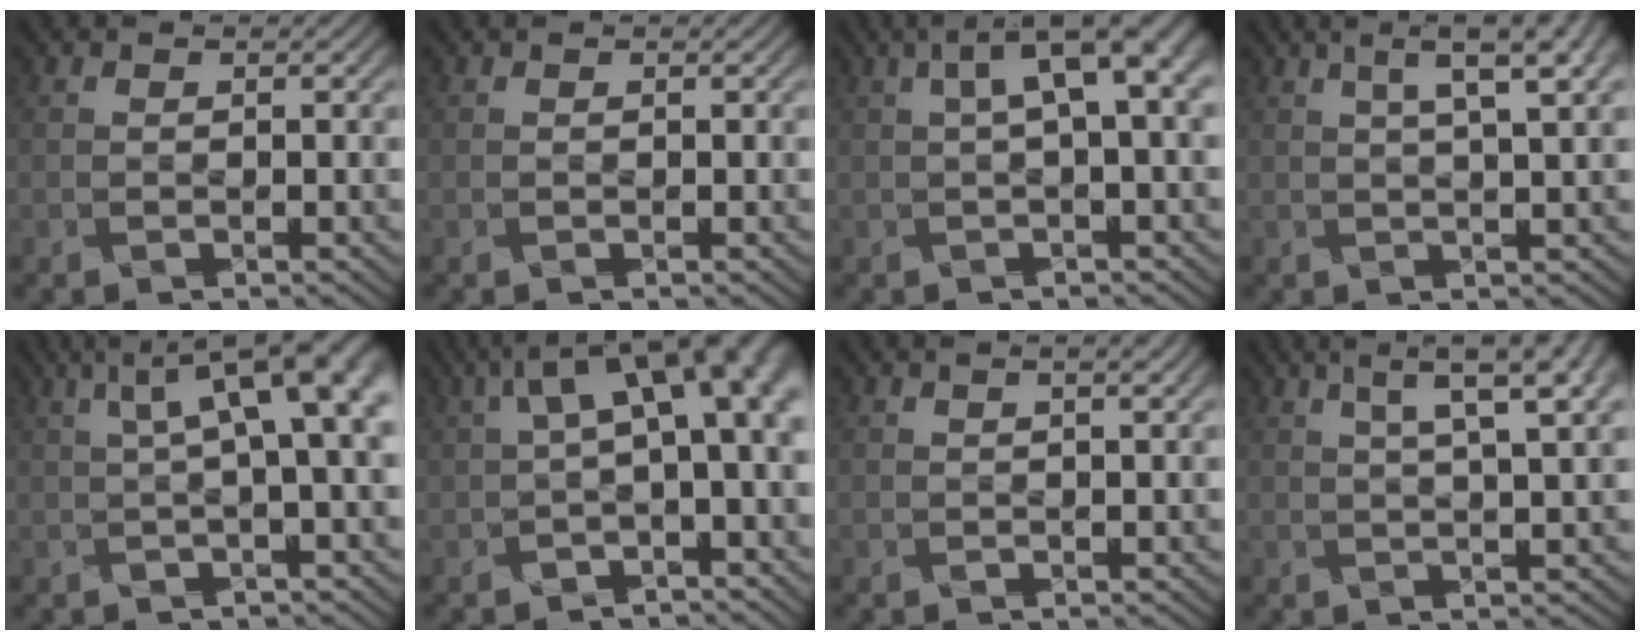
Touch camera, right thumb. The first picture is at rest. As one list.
[{"total": 0.0}, {"total": 6.7, "force": [1.4, 1.8, 6.3], "torque": [-0.093, 0.020, 0.026]}, {"total": 7.2, "force": [3.3, 1.6, 6.2], "torque": [-0.069, 0.028, 0.042]}, {"total": 9.1, "force": [2.2, 2.4, 8.5], "torque": [-0.113, 0.027, 0.038]}, {"total": 10.0, "force": [2.0, 3.8, 9.0], "torque": [-0.133, 0.020, 0.039]}, {"total": 2.1, "force": [0.8, 0.5, 1.9], "torque": [-0.021, 0.002, 0.000]}, {"total": 8.0, "force": [3.9, 1.8, 6.7], "torque": [-0.078, 0.028, 0.050]}]